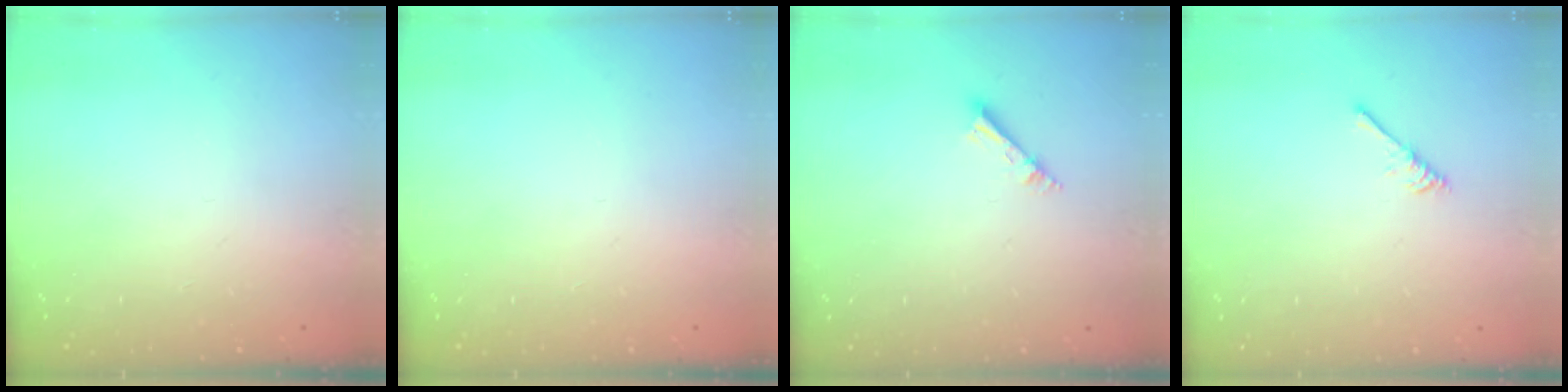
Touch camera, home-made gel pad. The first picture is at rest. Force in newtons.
{"total": 0.0}
{"total": 3.9, "press": 3.8, "slide": 0.5}
{"total": 2.9, "press": 2.9, "slide": 0.5}